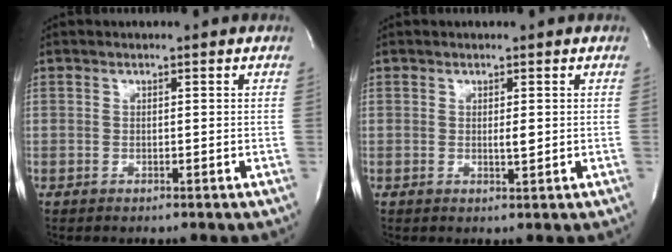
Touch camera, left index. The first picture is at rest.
{"total": 1.4, "force": [0.3, 0.2, 1.4], "torque": [-0.027, -0.005, 0.005]}